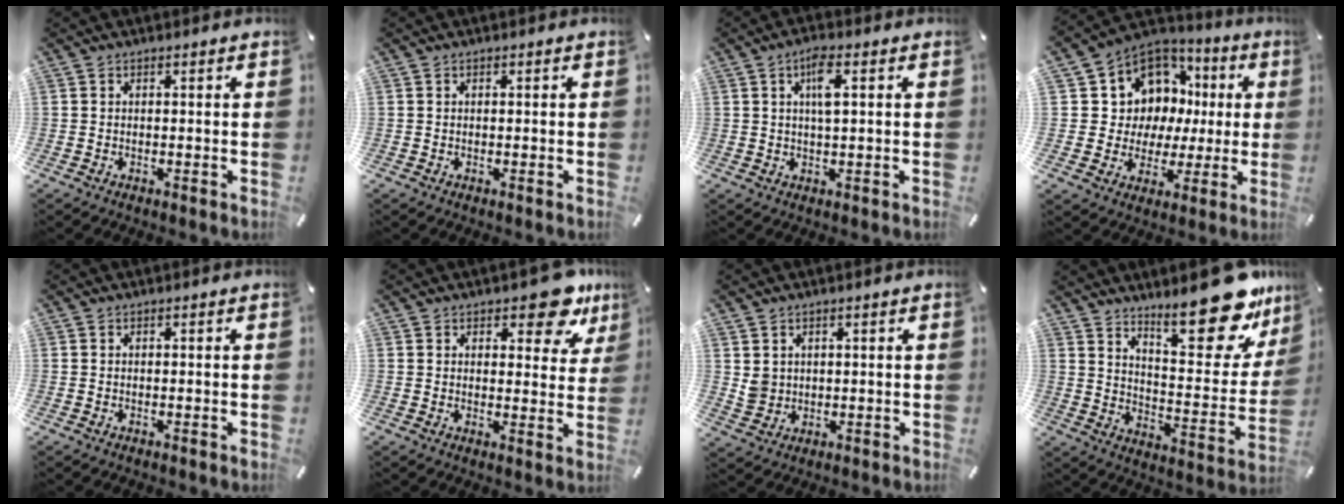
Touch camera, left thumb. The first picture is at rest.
{"total": 0.0}
{"total": 5.4, "force": [1.7, 1.4, 5.0], "torque": [-0.095, 0.003, 0.024]}
{"total": 10.2, "force": [2.8, 9.7, 1.6], "torque": [-0.033, -0.045, 0.064]}
{"total": 0.0}
{"total": 10.8, "force": [7.4, 4.9, 6.2], "torque": [-0.058, -0.049, 0.124]}
{"total": 3.9, "force": [1.6, 3.6, 0.4], "torque": [-0.010, 0.001, 0.032]}
{"total": 23.3, "force": [16.7, 7.9, 14.2], "torque": [-0.184, -0.131, 0.275]}